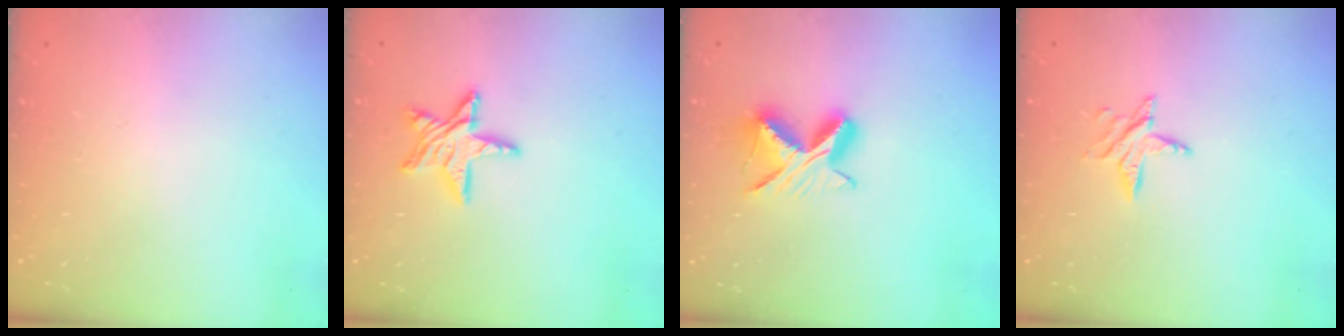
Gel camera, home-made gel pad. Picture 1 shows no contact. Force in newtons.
{"total": 10.4, "press": 10.4, "slide": 0.8}
{"total": 9.0, "press": 9.0, "slide": 0.9}
{"total": 5.9, "press": 5.9, "slide": 0.6}